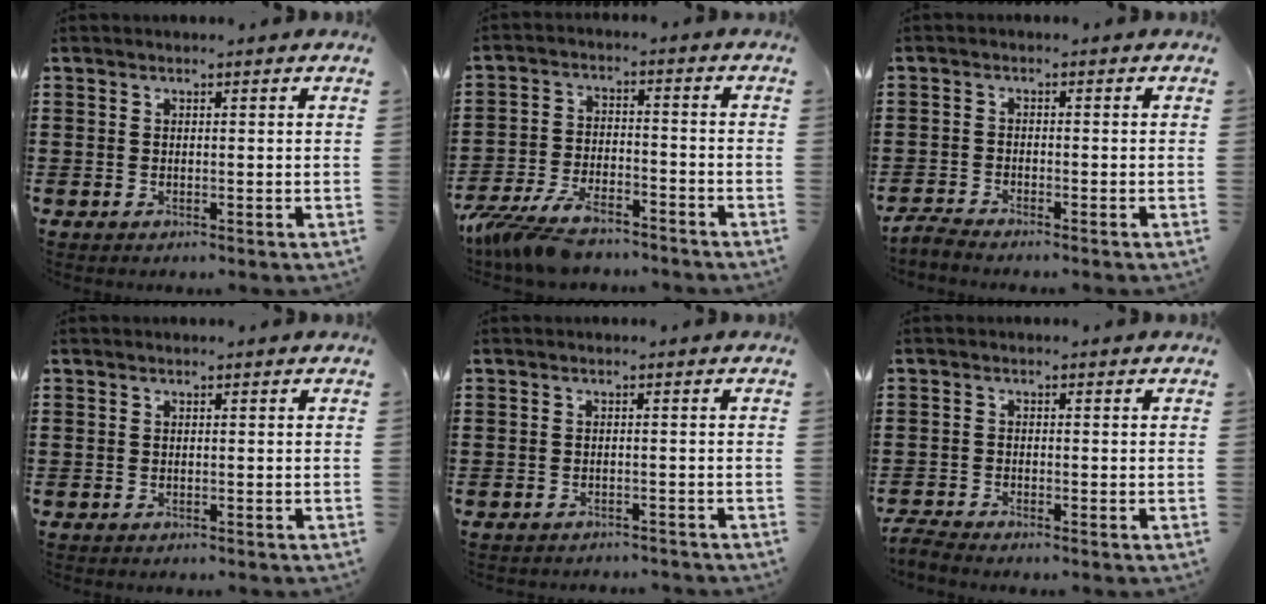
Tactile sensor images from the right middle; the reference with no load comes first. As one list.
[{"total": 8.4, "force": [-7.1, 2.2, 4.0], "torque": [-0.096, 0.001, -0.138]}, {"total": 1.9, "force": [-1.9, 0.0, 0.4], "torque": [-0.016, 0.000, -0.040]}, {"total": 0.0}, {"total": 1.5, "force": [-1.5, 0.1, -0.1], "torque": [-0.004, 0.003, -0.032]}, {"total": 2.1, "force": [-2.1, 0.0, 0.4], "torque": [-0.016, -0.003, -0.044]}]